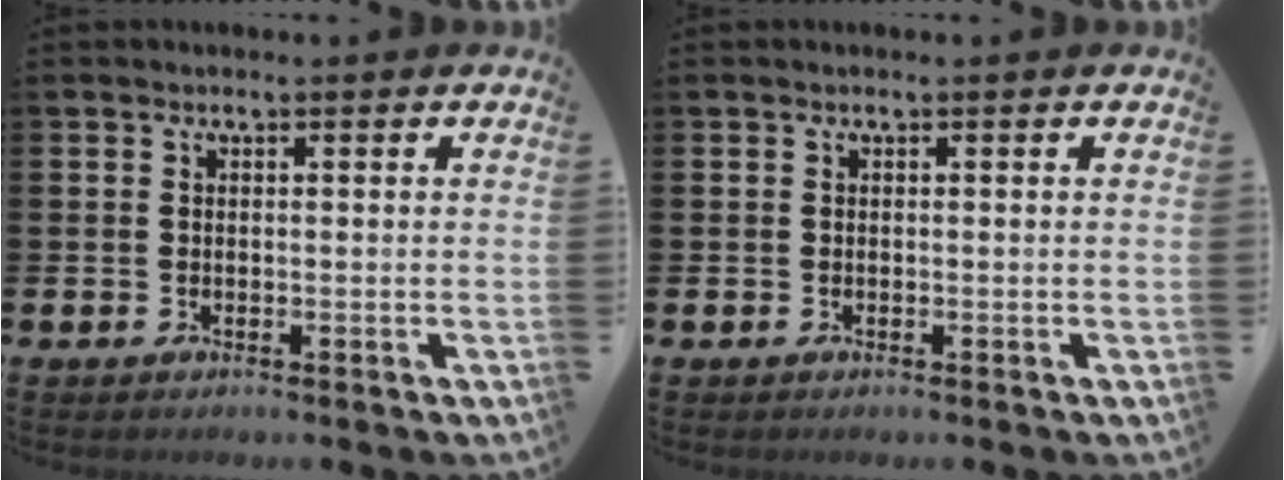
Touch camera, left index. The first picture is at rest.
{"total": 0.0}